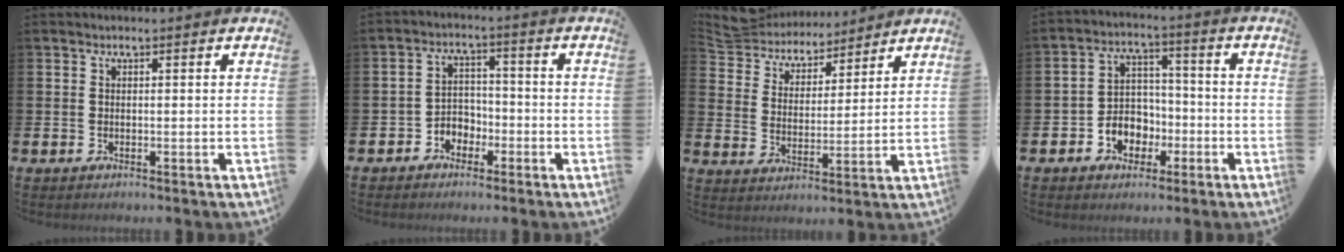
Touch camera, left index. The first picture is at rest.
{"total": 3.0, "force": [-2.0, 2.2, 0.4], "torque": [-0.026, 0.004, -0.047]}
{"total": 6.2, "force": [5.8, 2.0, 0.1], "torque": [-0.042, -0.043, 0.102]}
{"total": 4.9, "force": [-1.7, 4.4, 1.3], "torque": [-0.034, 0.005, -0.036]}